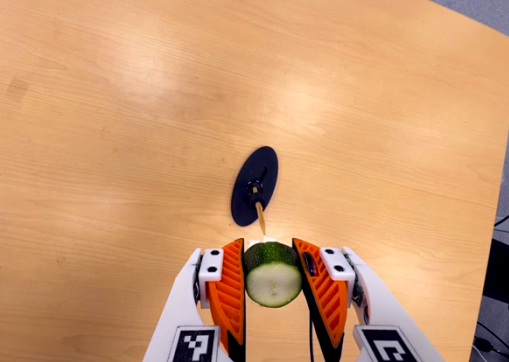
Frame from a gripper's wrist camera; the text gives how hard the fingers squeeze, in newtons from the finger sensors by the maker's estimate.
{"total": 10.4, "left": 9.2, "right": 11.6}